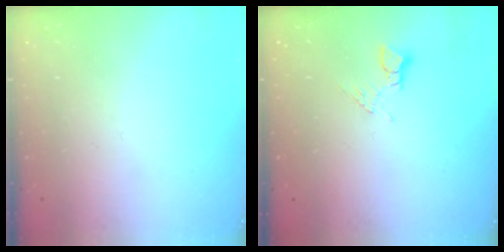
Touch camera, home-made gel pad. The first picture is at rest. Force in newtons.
{"total": 3.0, "press": 2.9, "slide": 0.4}